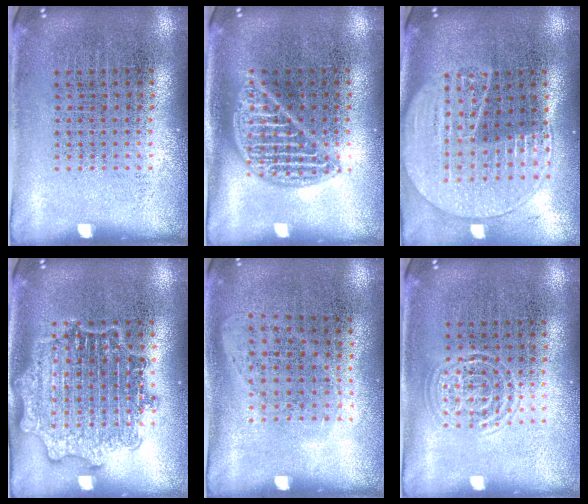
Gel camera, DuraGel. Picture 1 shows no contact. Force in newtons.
{"total": 2.1, "press": 2.0, "slide": 0.2}
{"total": 2.0, "press": 1.8, "slide": 0.9}
{"total": 2.4, "press": 2.4, "slide": 0.3}
{"total": 1.1, "press": 0.9, "slide": 0.6}
{"total": 1.5, "press": 1.5, "slide": 0.3}